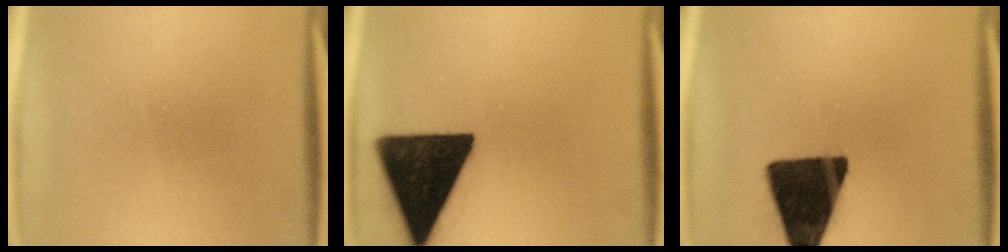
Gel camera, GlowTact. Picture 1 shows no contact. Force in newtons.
{"total": 18.4}
{"total": 16.5}